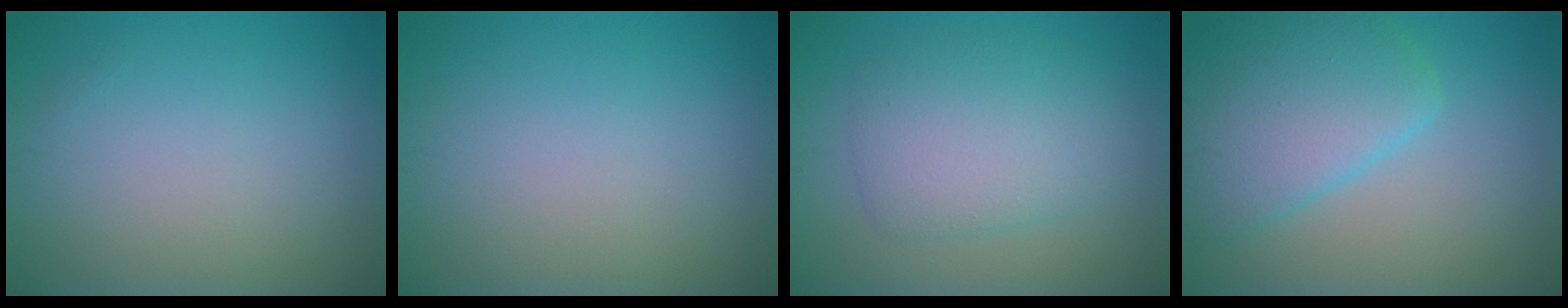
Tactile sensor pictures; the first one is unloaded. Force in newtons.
{"total": 0.0}
{"total": 5.0, "press": 5.0, "slide": 0.2}
{"total": 6.2, "press": 6.2, "slide": 0.3}